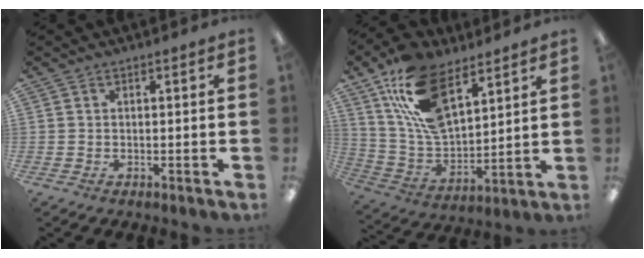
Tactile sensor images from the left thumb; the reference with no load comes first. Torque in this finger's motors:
{"motor_torque": [0.48, 0.56, 1.36, -1.41, 0.19]}